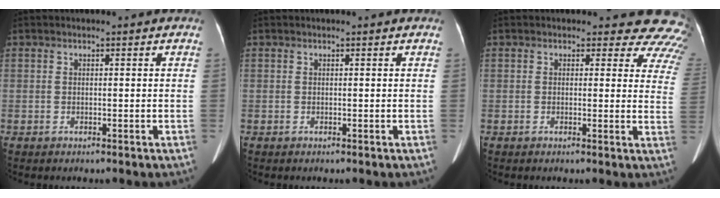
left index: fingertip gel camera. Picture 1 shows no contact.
{"total": 0.0}
{"total": 11.0, "force": [10.1, 4.2, 0.9], "torque": [0.045, -0.052, 0.061]}